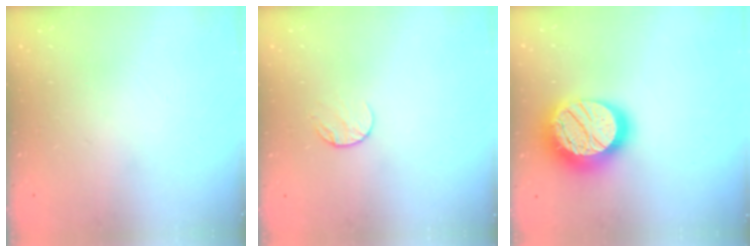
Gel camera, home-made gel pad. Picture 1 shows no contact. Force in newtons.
{"total": 5.5, "press": 5.5, "slide": 0.6}
{"total": 22.5, "press": 22.4, "slide": 1.5}